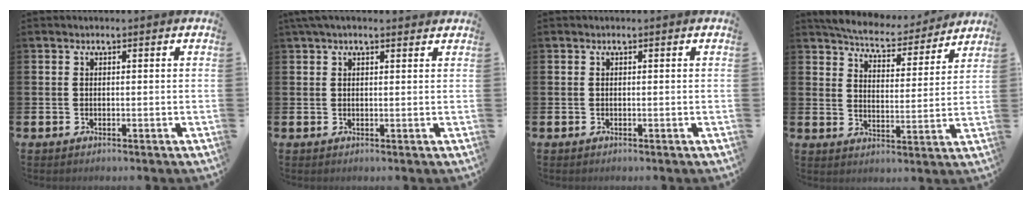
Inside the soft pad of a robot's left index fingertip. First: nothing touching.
{"total": 2.0, "force": [1.6, 0.6, 1.2], "torque": [-0.023, 0.006, 0.027]}
{"total": 0.0}
{"total": 6.3, "force": [6.1, 1.0, 1.1], "torque": [-0.042, -0.045, 0.105]}